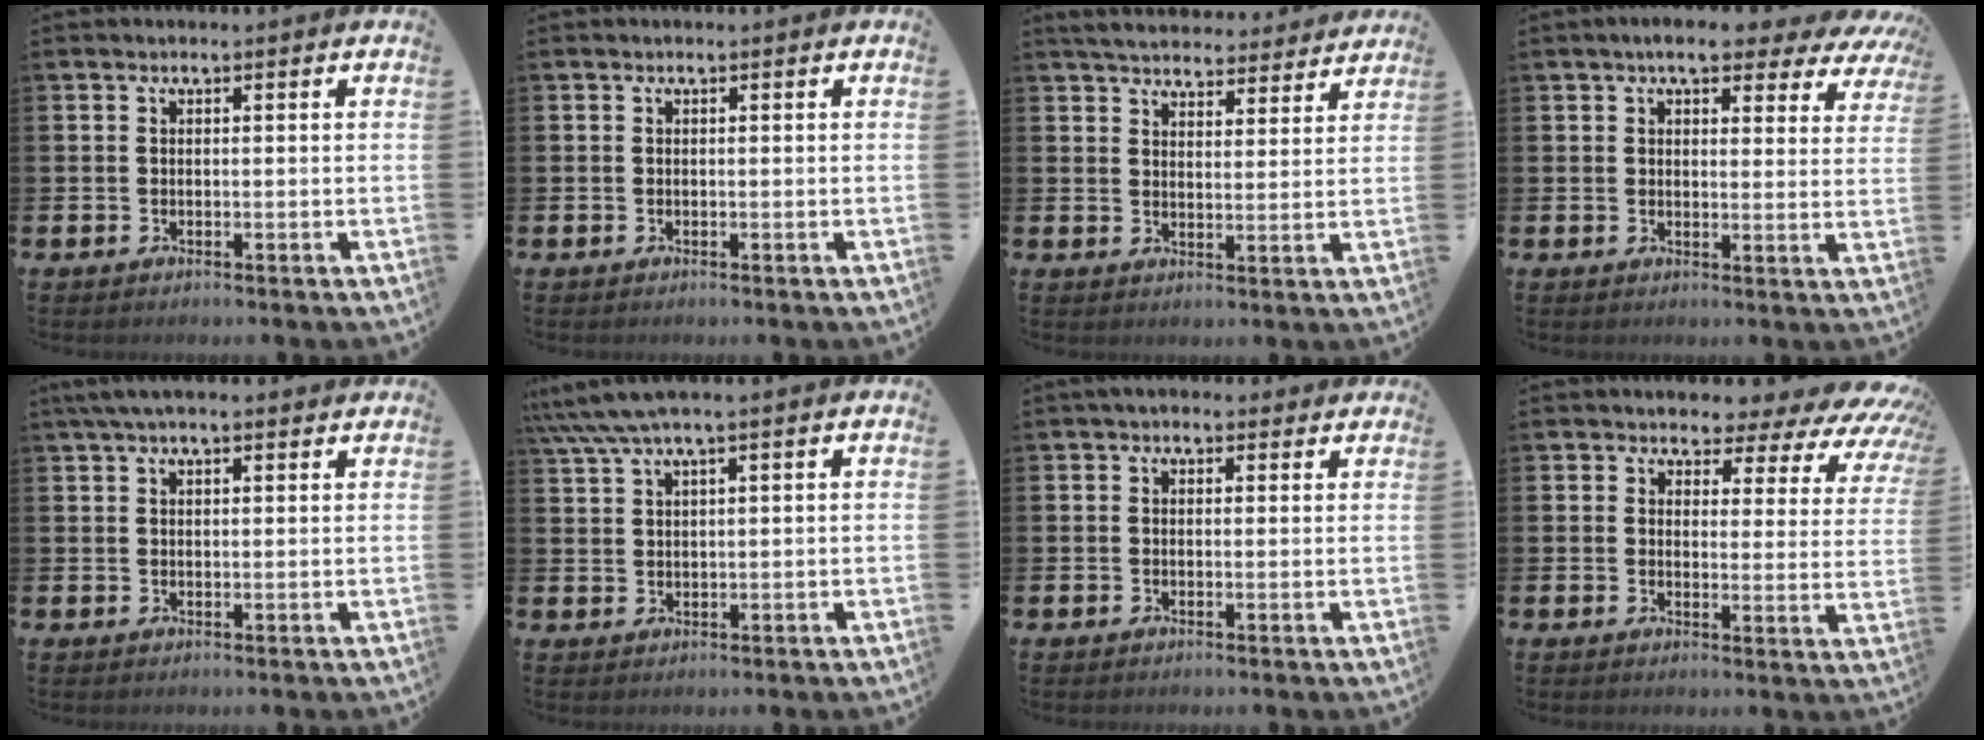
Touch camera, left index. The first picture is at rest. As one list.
[{"total": 0.0}, {"total": 5.2, "force": [5.1, 1.0, 0.6], "torque": [-0.024, -0.033, 0.089]}, {"total": 6.0, "force": [4.9, 2.1, 2.7], "torque": [-0.051, -0.019, 0.083]}, {"total": 3.2, "force": [2.5, 0.8, 1.8], "torque": [-0.035, 0.001, 0.045]}, {"total": 3.8, "force": [2.8, 0.2, 2.6], "torque": [-0.058, 0.000, 0.052]}, {"total": 1.7, "force": [1.3, 1.0, 0.5], "torque": [0.000, 0.002, 0.021]}, {"total": 4.2, "force": [3.4, 2.0, 1.3], "torque": [-0.018, -0.042, 0.048]}]